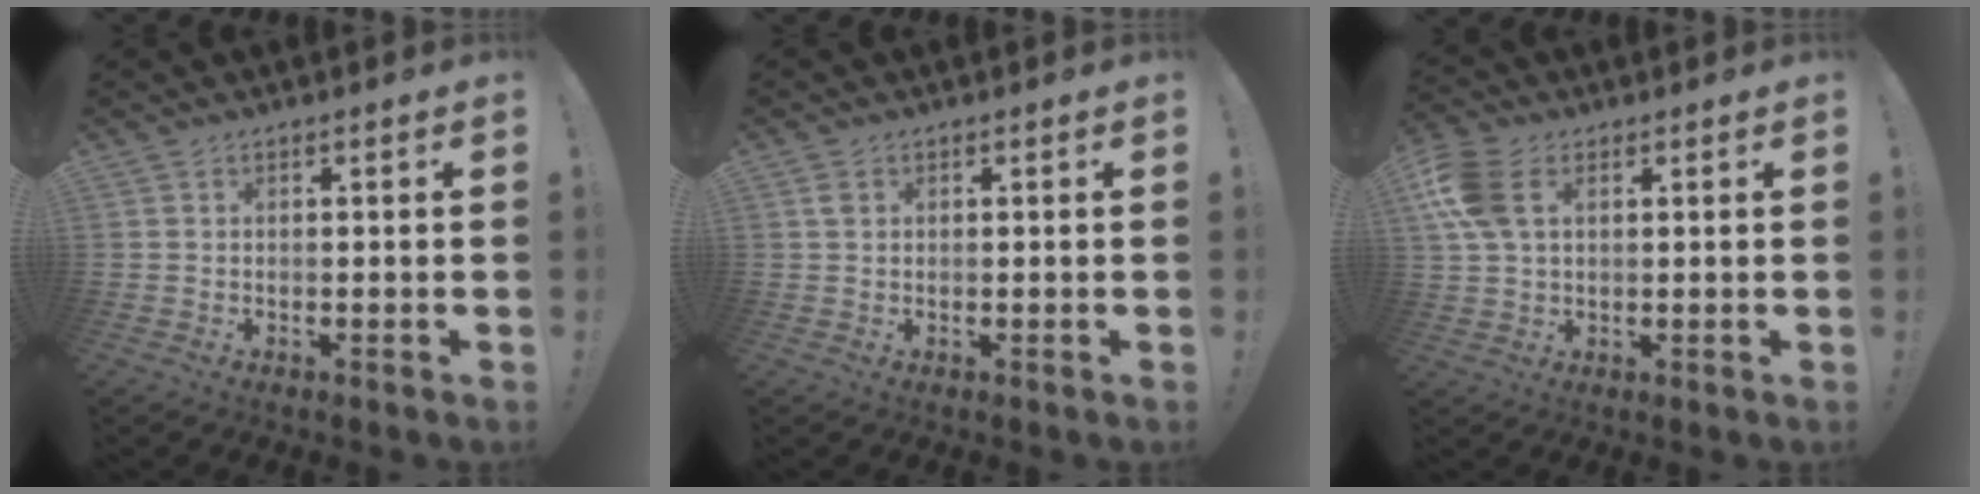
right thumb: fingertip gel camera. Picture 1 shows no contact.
{"total": 1.6, "force": [0.8, 1.1, 0.9], "torque": [-0.019, 0.002, 0.014]}
{"total": 10.0, "force": [3.3, 6.4, 7.0], "torque": [-0.158, 0.006, 0.065]}